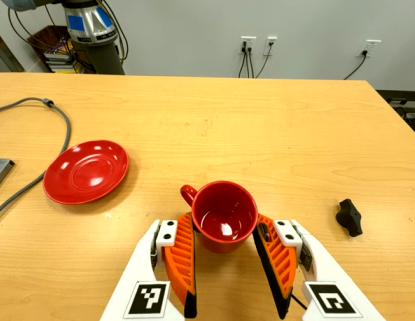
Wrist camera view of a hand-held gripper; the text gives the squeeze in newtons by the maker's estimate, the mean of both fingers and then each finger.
{"total": 6.7, "left": 7.1, "right": 6.3}